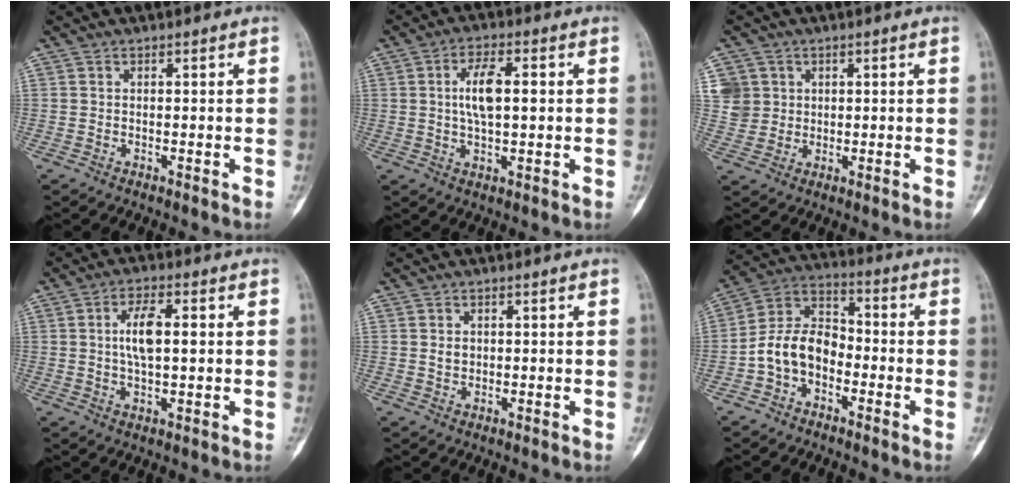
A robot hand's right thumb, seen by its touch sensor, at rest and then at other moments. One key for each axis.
{"total": 7.6, "fx": 1.0, "fy": 3.1, "fz": 6.8, "tx": -0.122, "ty": 0.004, "tz": 0.014}
{"total": 5.2, "fx": 1.7, "fy": 4.9, "fz": 0.7, "tx": 0.010, "ty": -0.003, "tz": 0.034}
{"total": 7.0, "fx": 1.0, "fy": 2.8, "fz": 6.4, "tx": -0.116, "ty": 0.004, "tz": 0.013}
{"total": 1.7, "fx": 0.3, "fy": 1.4, "fz": 1.0, "tx": -0.012, "ty": 0.000, "tz": 0.008}
{"total": 10.3, "fx": -3.4, "fy": 7.3, "fz": 6.5, "tx": -0.108, "ty": 0.047, "tz": -0.077}